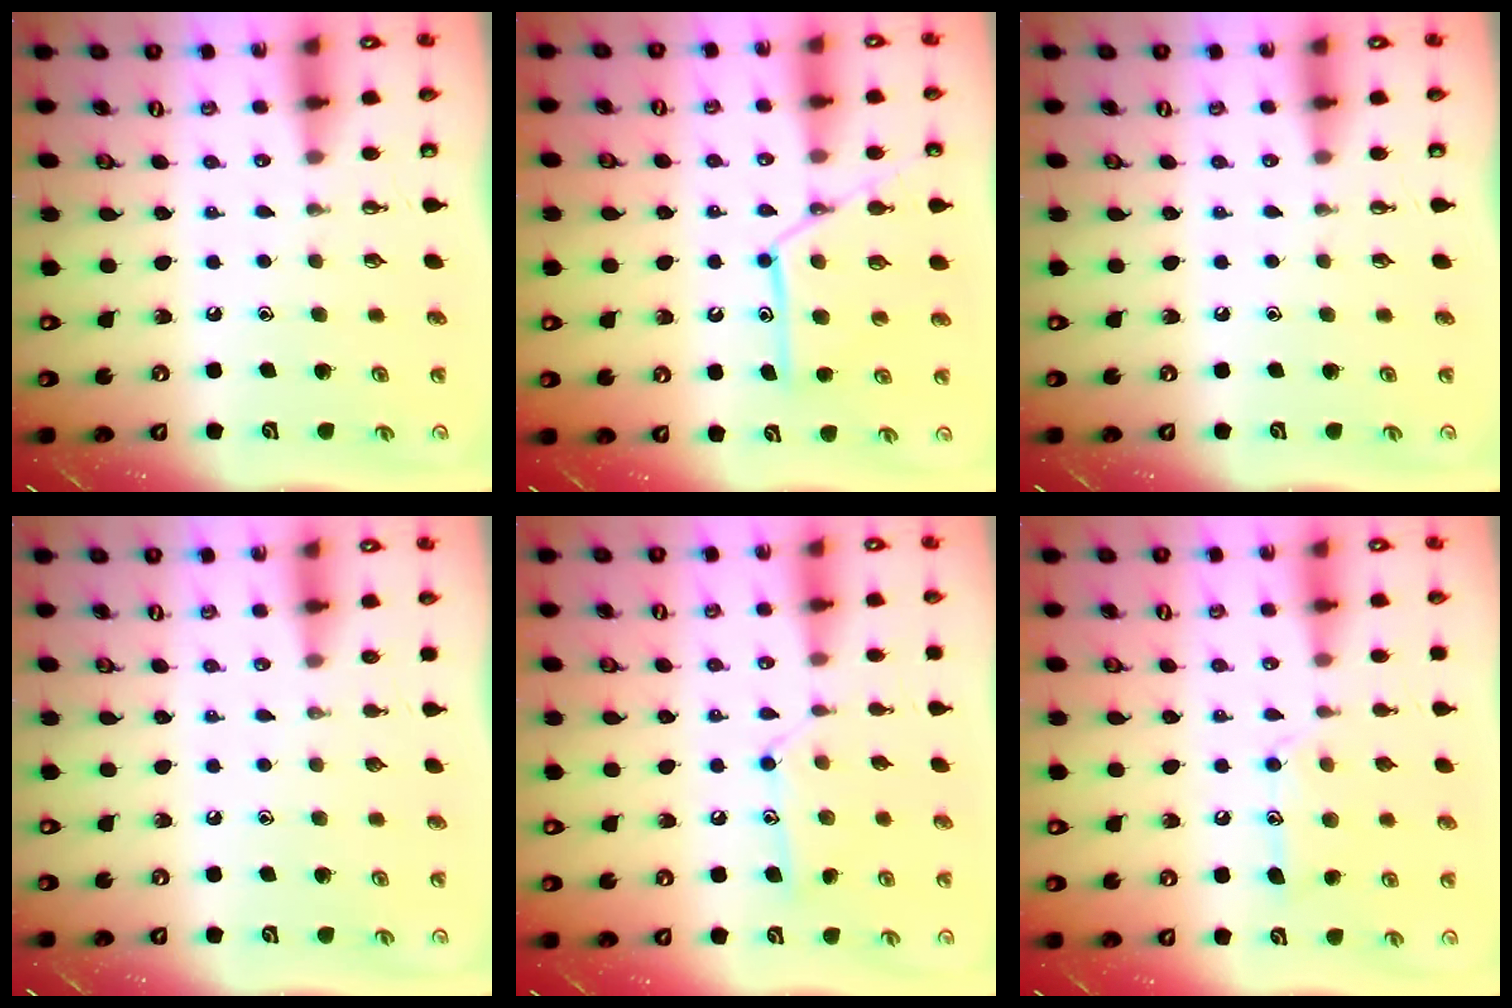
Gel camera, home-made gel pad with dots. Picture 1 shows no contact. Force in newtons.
{"total": 14.2, "press": 14.2, "slide": 1.1}
{"total": 0.0}
{"total": 0.0}
{"total": 10.9, "press": 10.8, "slide": 0.6}
{"total": 11.9, "press": 11.9, "slide": 0.9}